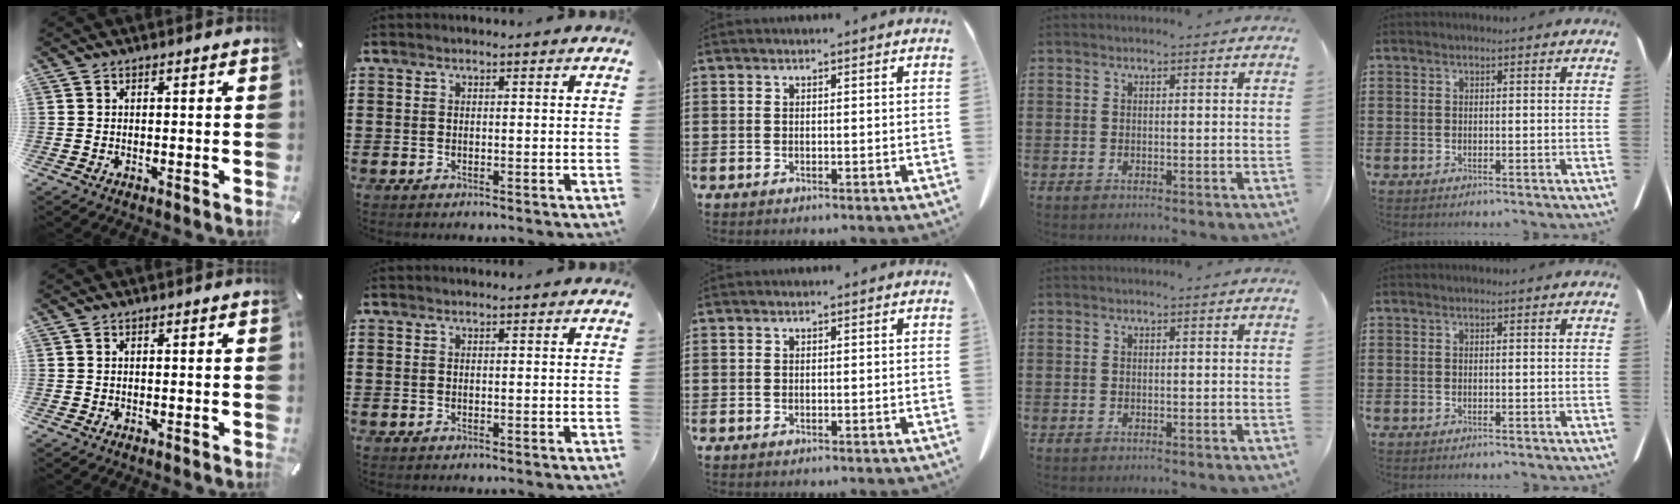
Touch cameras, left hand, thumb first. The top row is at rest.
{}